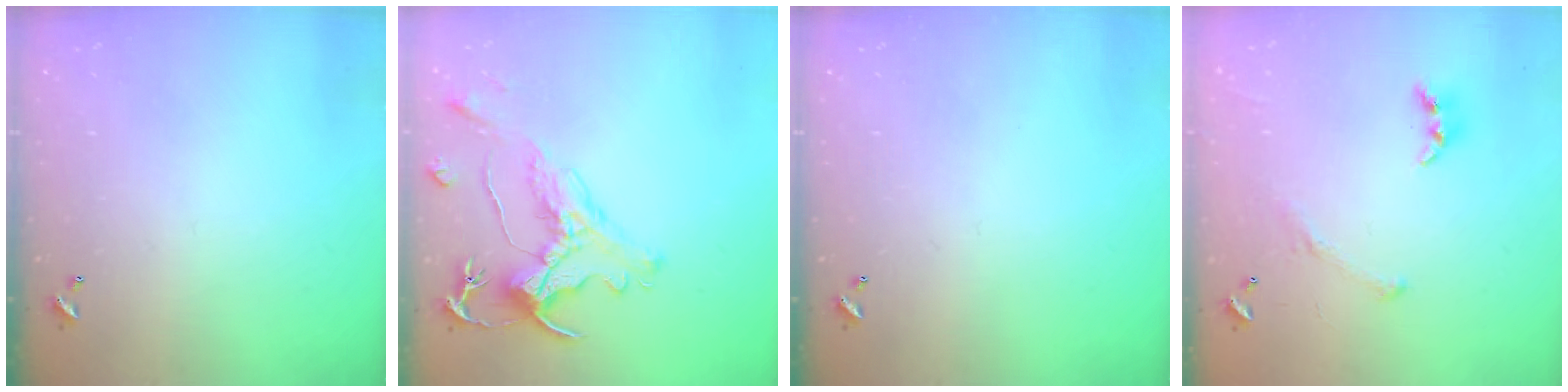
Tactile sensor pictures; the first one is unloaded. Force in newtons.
{"total": 2.8, "press": 2.5, "slide": 1.3}
{"total": 0.0}
{"total": 2.3, "press": 2.3, "slide": 0.5}